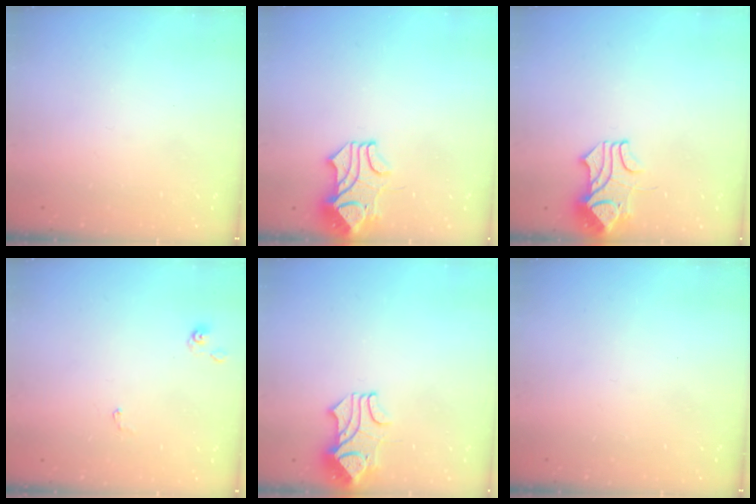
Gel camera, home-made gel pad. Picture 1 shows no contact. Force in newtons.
{"total": 2.2, "press": 2.0, "slide": 1.0}
{"total": 2.1, "press": 1.9, "slide": 0.9}
{"total": 0.6, "press": 0.6, "slide": 0.1}
{"total": 1.6, "press": 1.3, "slide": 1.0}
{"total": 0.0}